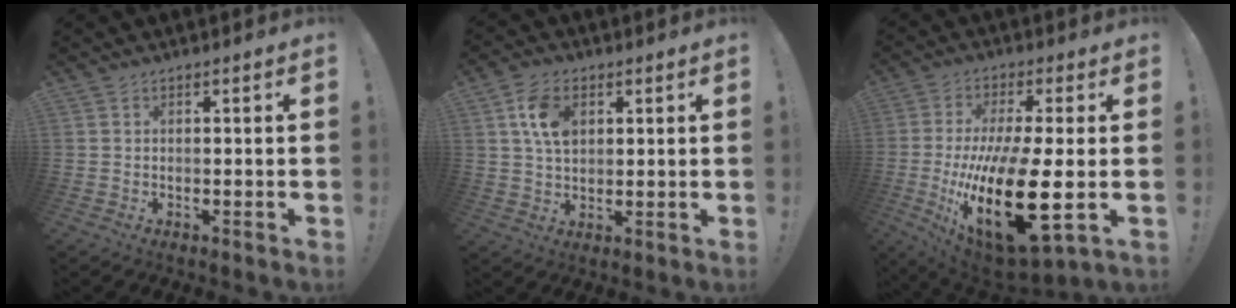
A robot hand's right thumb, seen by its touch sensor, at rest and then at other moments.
{"total": 9.2, "force": [2.9, 6.2, 6.2], "torque": [-0.105, 0.004, 0.057]}
{"total": 23.7, "force": [-4.5, 8.3, 21.8], "torque": [-0.421, -0.004, -0.067]}